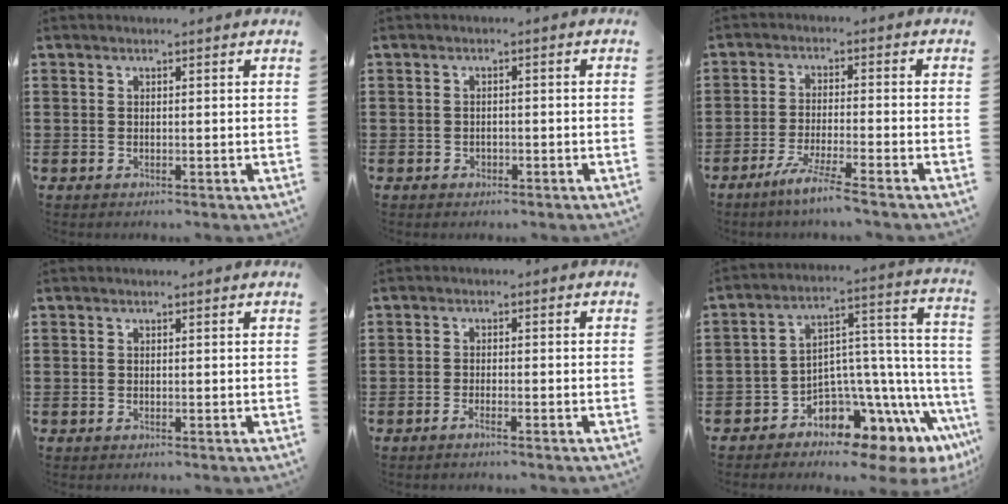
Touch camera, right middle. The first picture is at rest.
{"total": 1.1, "force": [-0.8, 0.8, 0.2], "torque": [-0.008, 0.002, -0.018]}
{"total": 5.4, "force": [-4.4, -0.4, 3.2], "torque": [-0.070, -0.015, -0.083]}
{"total": 0.0}
{"total": 1.2, "force": [-0.9, 0.0, 0.9], "torque": [-0.016, -0.003, -0.016]}
{"total": 6.0, "force": [-5.5, 2.3, 0.9], "torque": [-0.022, -0.041, -0.110]}